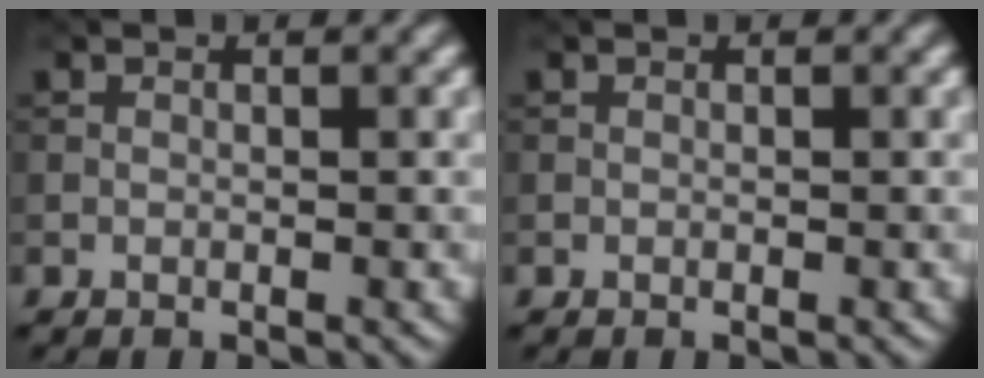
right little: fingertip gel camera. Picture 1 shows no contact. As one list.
[{"total": 0.0}]